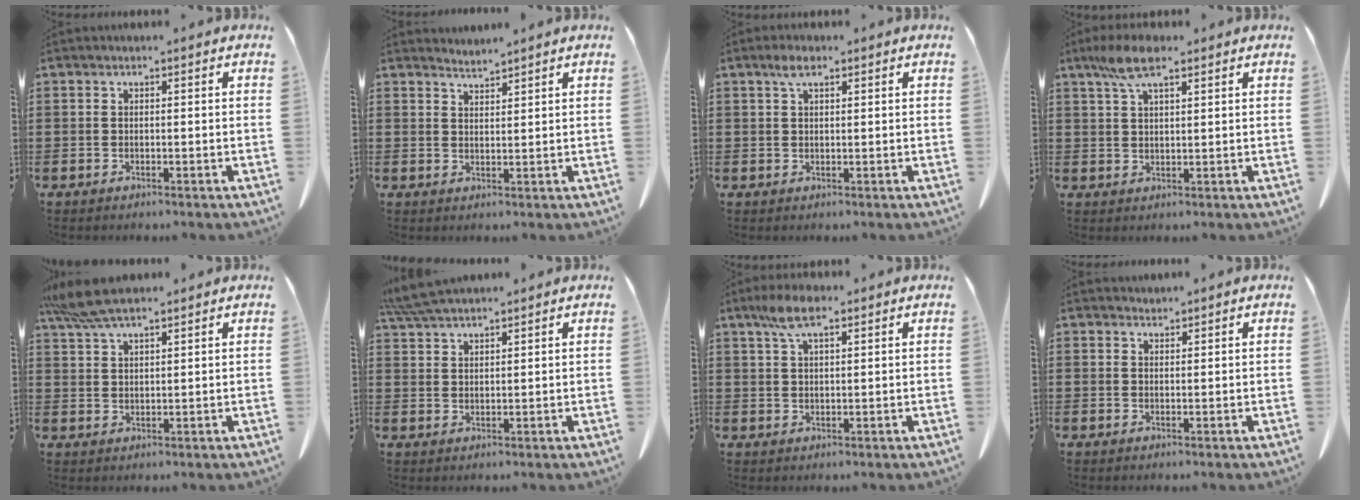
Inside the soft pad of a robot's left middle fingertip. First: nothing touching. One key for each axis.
{"total": 2.1, "fx": 2.0, "fy": -0.2, "fz": -0.3, "tx": 0.000, "ty": -0.004, "tz": 0.041}
{"total": 2.5, "fx": 1.5, "fy": 0.9, "fz": 1.8, "tx": -0.040, "ty": 0.005, "tz": 0.027}
{"total": 6.2, "fx": 3.5, "fy": 1.9, "fz": 4.7, "tx": -0.107, "ty": 0.004, "tz": 0.062}
{"total": 6.3, "fx": 5.1, "fy": 1.2, "fz": 3.5, "tx": -0.081, "ty": -0.004, "tz": 0.096}
{"total": 4.9, "fx": 4.4, "fy": 0.6, "fz": 2.2, "tx": -0.055, "ty": -0.009, "tz": 0.085}
{"total": 5.5, "fx": 3.2, "fy": 1.7, "fz": 4.1, "tx": -0.088, "ty": 0.005, "tz": 0.058}
{"total": 1.3, "fx": 1.2, "fy": 0.3, "fz": -0.1, "tx": -0.001, "ty": -0.001, "tz": 0.026}